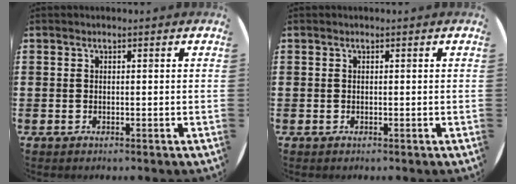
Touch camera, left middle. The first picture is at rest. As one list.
[{"total": 0.0}]